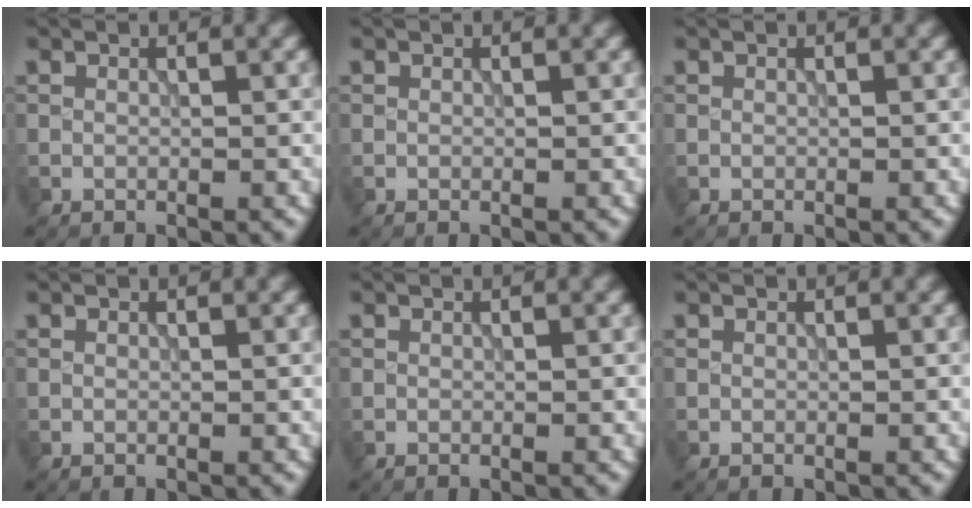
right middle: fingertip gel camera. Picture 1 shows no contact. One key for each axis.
{"total": 0.0}
{"total": 0.0}
{"total": 0.0}
{"total": 0.0}
{"total": 0.0}